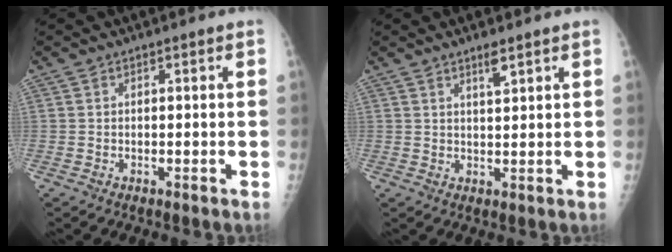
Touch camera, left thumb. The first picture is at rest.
{"total": 2.8, "force": [2.0, 0.4, 2.0], "torque": [-0.032, -0.014, 0.035]}